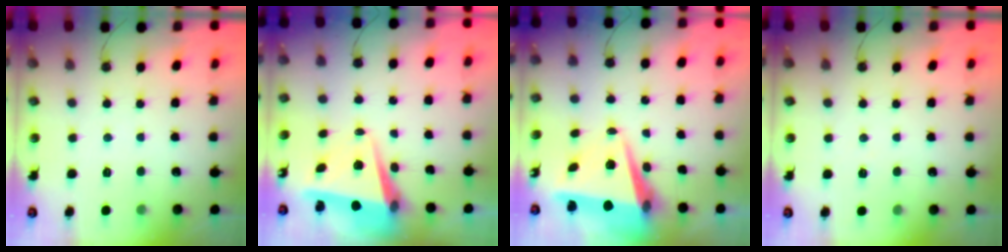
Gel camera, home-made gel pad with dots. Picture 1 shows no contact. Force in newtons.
{"total": 7.3, "press": 7.1, "slide": 1.3}
{"total": 8.7, "press": 8.3, "slide": 2.5}
{"total": 5.1, "press": 2.6, "slide": 4.4}